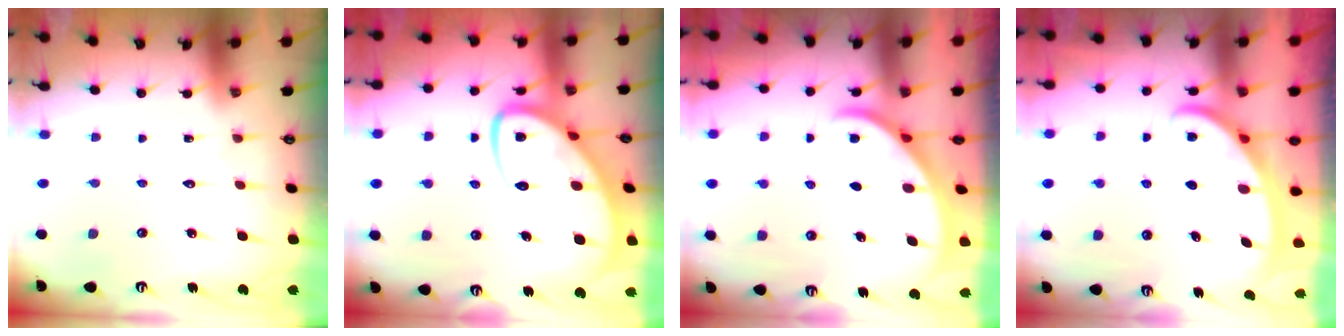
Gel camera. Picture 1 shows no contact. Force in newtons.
{"total": 14.1, "press": 14.1, "slide": 1.2}
{"total": 2.2, "press": 2.2, "slide": 0.1}
{"total": 2.6, "press": 2.5, "slide": 0.4}